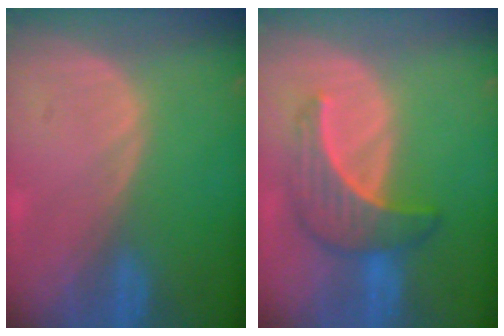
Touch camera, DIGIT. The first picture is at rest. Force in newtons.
{"total": 6.5, "press": 6.4, "slide": 1.0}